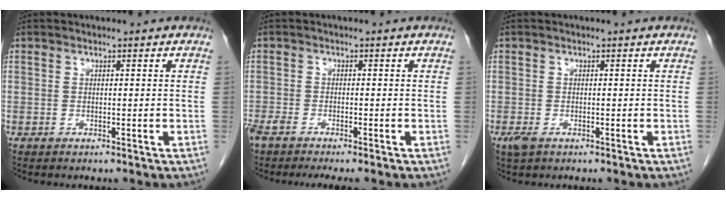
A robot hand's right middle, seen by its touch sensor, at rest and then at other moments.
{"total": 6.0, "force": [-5.0, 0.8, 3.3], "torque": [-0.052, -0.009, -0.083]}
{"total": 1.8, "force": [-1.0, 0.9, 1.2], "torque": [-0.032, -0.004, -0.012]}